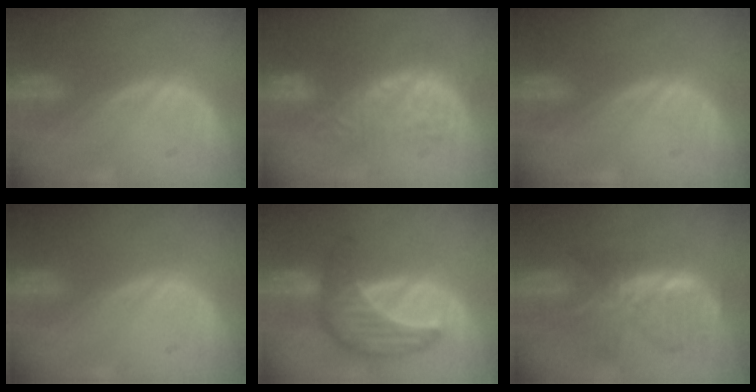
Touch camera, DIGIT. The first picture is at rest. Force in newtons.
{"total": 8.7, "press": 8.4, "slide": 2.5}
{"total": 0.0}
{"total": 0.0}
{"total": 7.9, "press": 7.9, "slide": 0.4}
{"total": 8.4, "press": 7.3, "slide": 4.0}